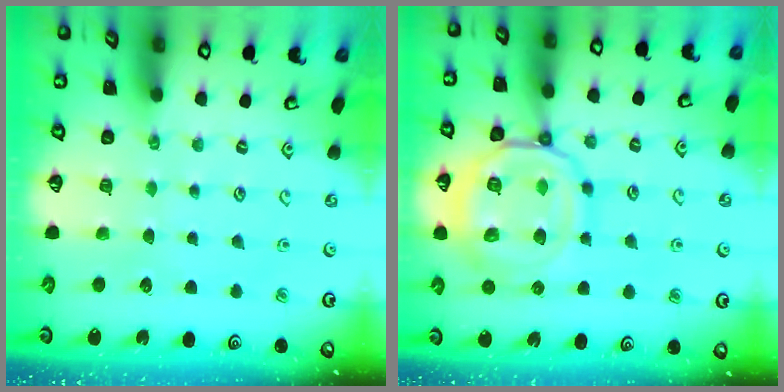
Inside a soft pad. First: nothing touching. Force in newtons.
{"total": 17.3, "press": 17.2, "slide": 1.7}